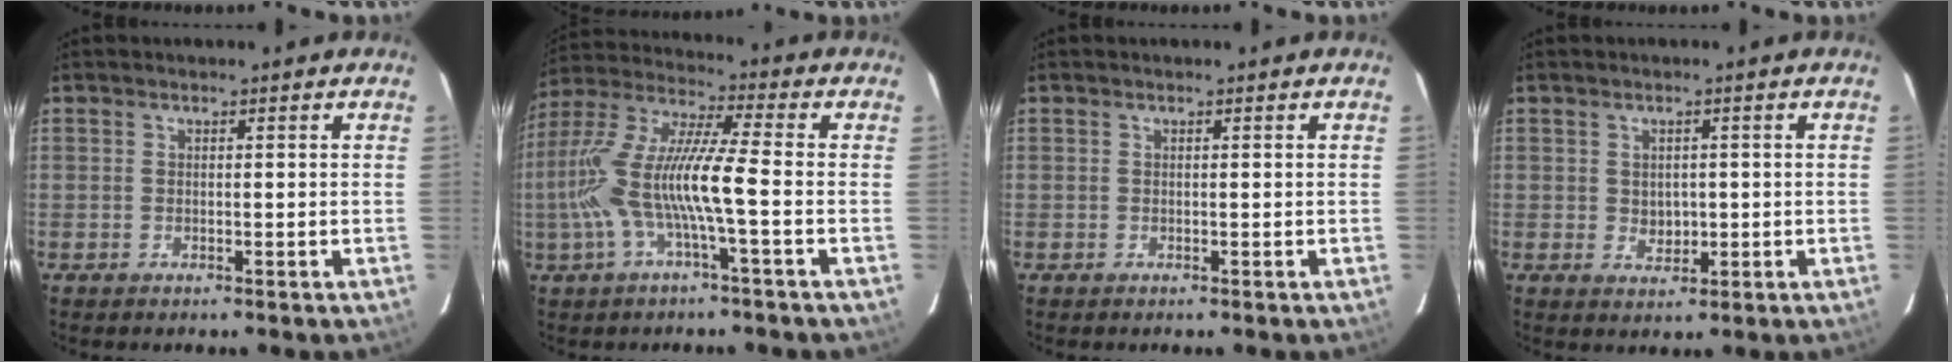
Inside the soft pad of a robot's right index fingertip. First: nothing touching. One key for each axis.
{"total": 14.2, "fx": -3.4, "fy": 0.9, "fz": 13.7, "tx": -0.263, "ty": -0.001, "tz": -0.063}
{"total": 0.0}
{"total": 2.9, "fx": -0.1, "fy": 2.5, "fz": 1.4, "tx": -0.021, "ty": 0.000, "tz": 0.004}